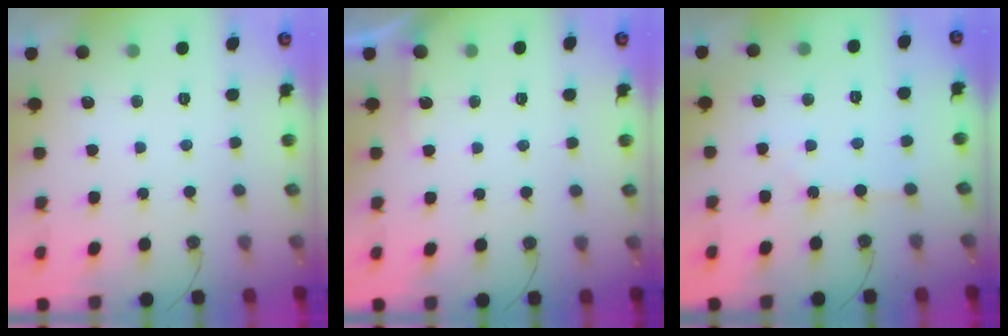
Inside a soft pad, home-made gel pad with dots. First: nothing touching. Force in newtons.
{"total": 2.1, "press": 2.1, "slide": 0.2}
{"total": 2.7, "press": 2.7, "slide": 0.4}